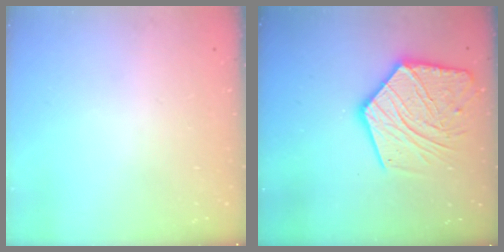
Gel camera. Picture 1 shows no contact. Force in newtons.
{"total": 20.8, "press": 20.7, "slide": 1.6}